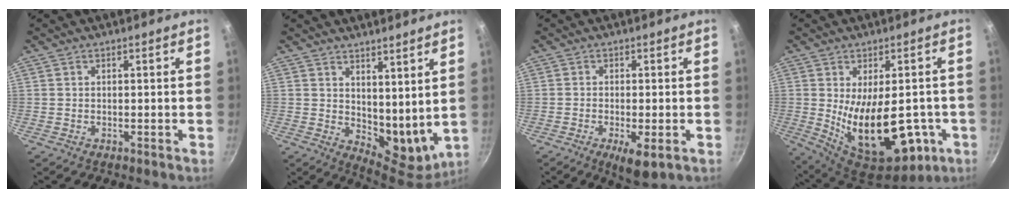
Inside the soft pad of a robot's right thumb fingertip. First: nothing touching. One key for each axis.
{"total": 10.5, "fx": 5.0, "fy": 5.5, "fz": 7.4, "tx": -0.078, "ty": -0.048, "tz": 0.088}
{"total": 5.8, "fx": -2.2, "fy": 1.7, "fz": 5.0, "tx": -0.088, "ty": -0.002, "tz": -0.031}
{"total": 20.4, "fx": -3.7, "fy": 10.7, "fz": 16.9, "tx": -0.225, "ty": -0.027, "tz": -0.025}